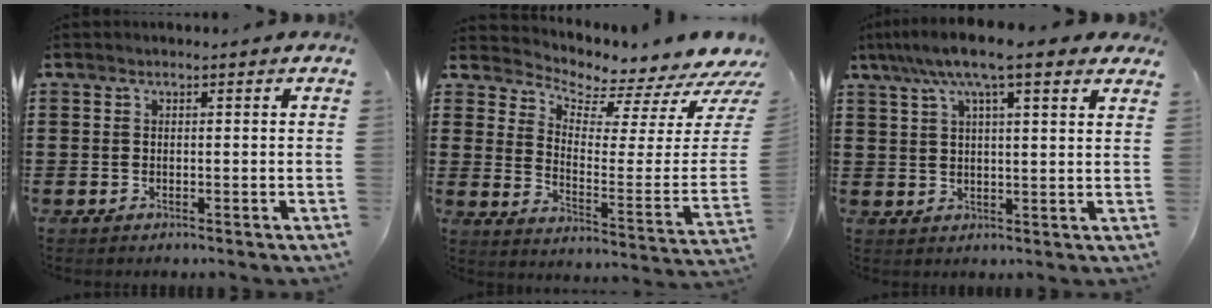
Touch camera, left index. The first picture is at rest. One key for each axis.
{"total": 3.6, "fx": 3.3, "fy": 1.0, "fz": 1.2, "tx": -0.036, "ty": -0.057, "tz": 0.048}
{"total": 8.7, "fx": 6.2, "fy": 1.7, "fz": 5.9, "tx": -0.124, "ty": -0.004, "tz": 0.107}